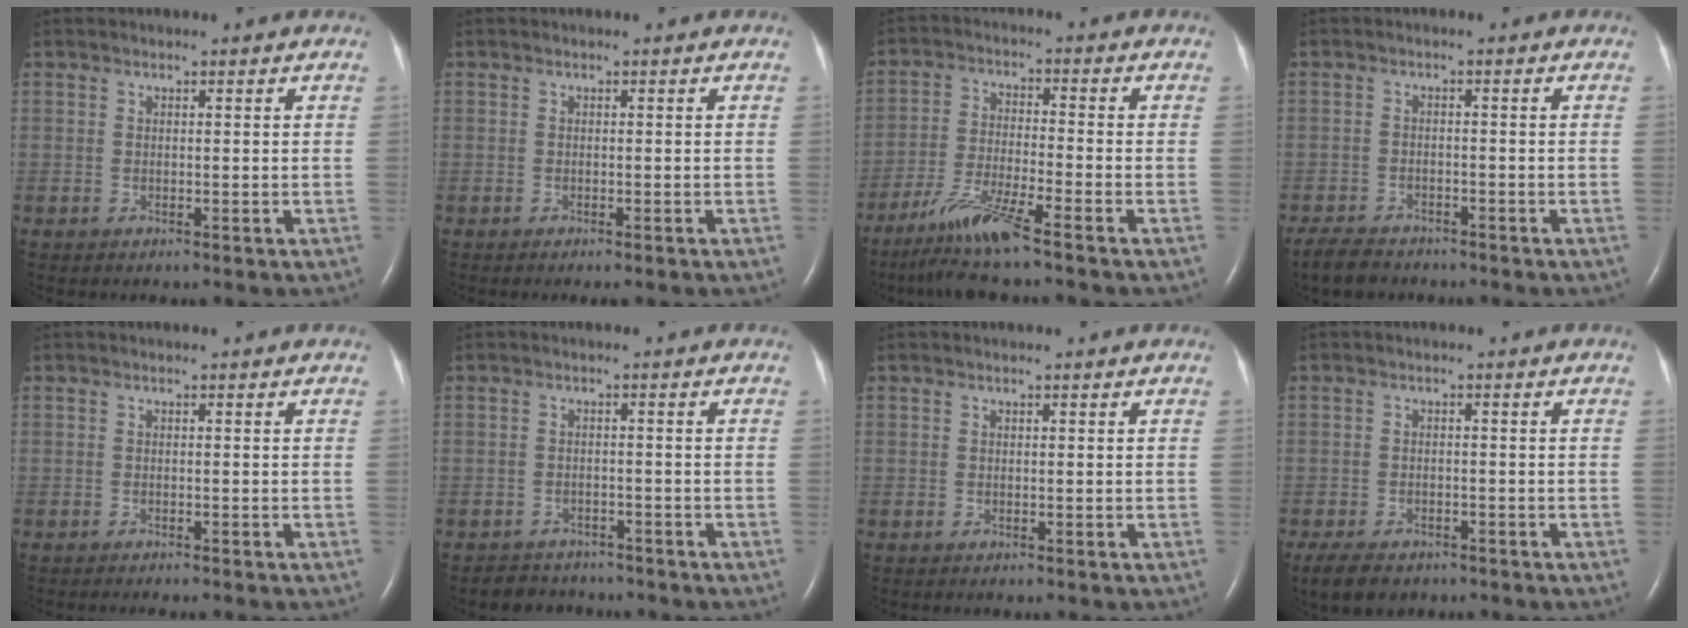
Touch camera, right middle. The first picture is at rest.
{"total": 1.0, "force": [-0.7, 0.0, 0.7], "torque": [-0.013, -0.003, -0.004]}
{"total": 8.2, "force": [-6.2, -0.8, 5.2], "torque": [-0.109, -0.035, -0.120]}
{"total": 4.7, "force": [-4.1, 1.6, 1.5], "torque": [-0.032, -0.011, -0.069]}
{"total": 3.5, "force": [-3.0, 0.1, 1.7], "torque": [-0.019, -0.006, -0.033]}
{"total": 4.2, "force": [-3.8, 1.7, 0.0], "torque": [-0.005, -0.002, -0.055]}
{"total": 0.0}
{"total": 6.1, "force": [-4.5, 2.9, 2.9], "torque": [-0.051, -0.009, -0.064]}